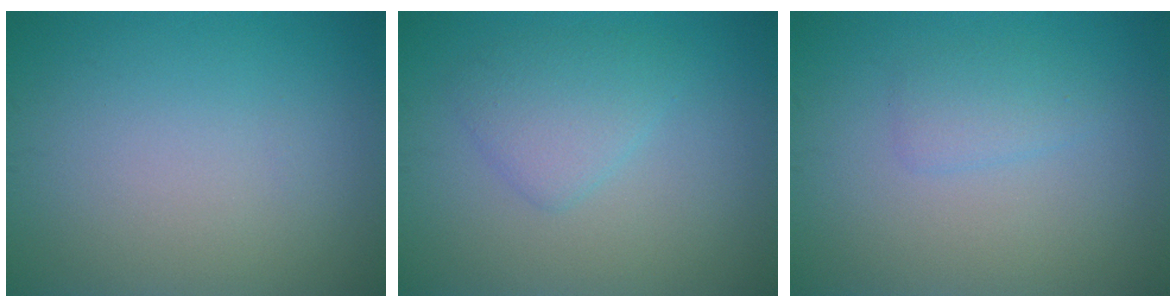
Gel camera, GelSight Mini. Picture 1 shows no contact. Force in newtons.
{"total": 2.6, "press": 2.6, "slide": 0.2}
{"total": 1.6, "press": 1.6, "slide": 0.1}